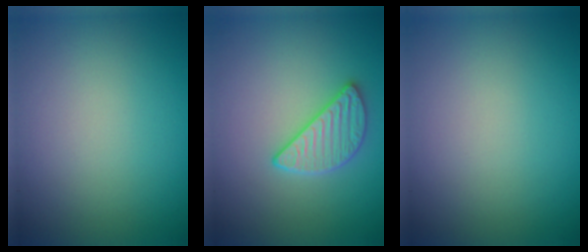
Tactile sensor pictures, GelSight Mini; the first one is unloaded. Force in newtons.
{"total": 2.8, "press": 2.7, "slide": 0.7}
{"total": 0.0}